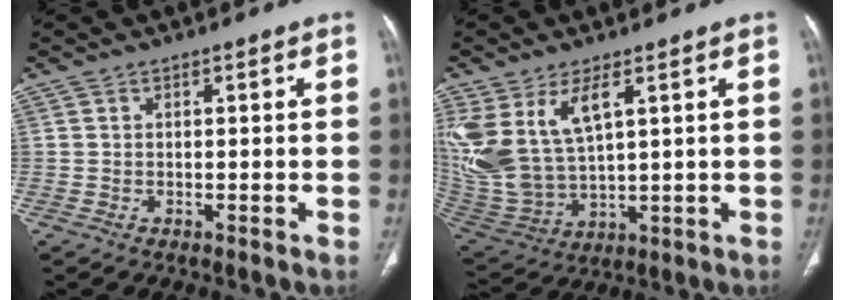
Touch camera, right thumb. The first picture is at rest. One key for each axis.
{"total": 15.6, "fx": 6.1, "fy": 7.8, "fz": 12.1, "tx": -0.261, "ty": -0.025, "tz": 0.141}